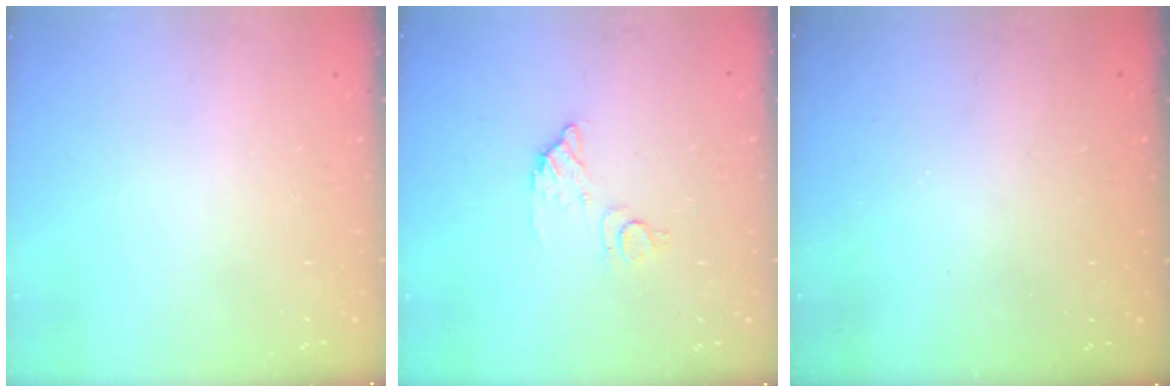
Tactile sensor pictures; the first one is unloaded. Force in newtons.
{"total": 7.2, "press": 7.2, "slide": 0.5}
{"total": 3.3, "press": 3.3, "slide": 0.1}